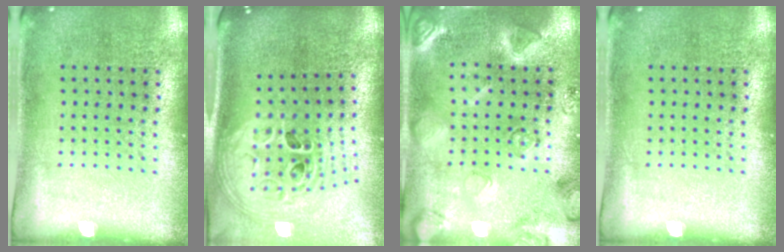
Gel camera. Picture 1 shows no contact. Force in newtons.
{"total": 2.6, "press": 1.9, "slide": 1.8}
{"total": 2.7, "press": 2.7, "slide": 0.4}
{"total": 0.0}